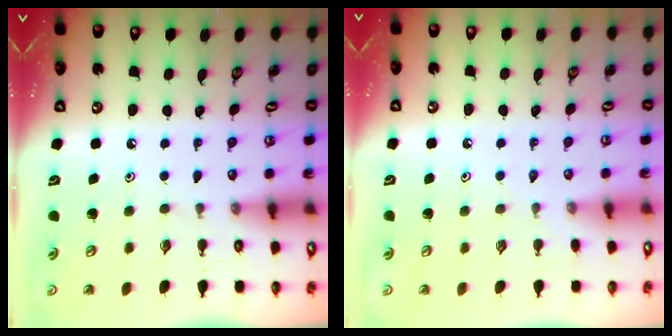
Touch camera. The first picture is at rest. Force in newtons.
{"total": 3.0, "press": 2.9, "slide": 0.6}